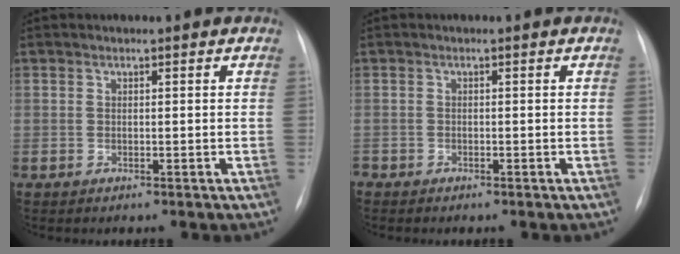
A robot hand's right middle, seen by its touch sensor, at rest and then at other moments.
{"total": 0.9, "force": [-0.8, 0.3, 0.1], "torque": [-0.002, 0.001, -0.014]}